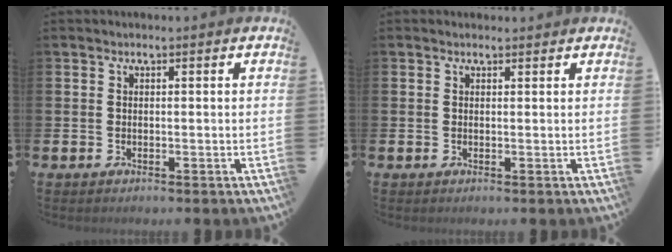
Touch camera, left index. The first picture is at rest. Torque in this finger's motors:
{"motor_torque": [0.83, -1.09, -0.01, -0.01]}